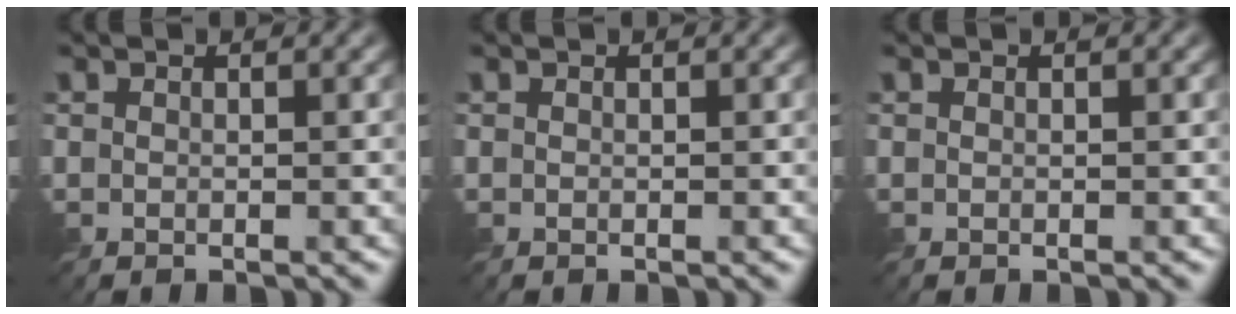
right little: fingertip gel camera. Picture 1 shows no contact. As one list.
[{"total": 0.0}, {"total": 0.0}]